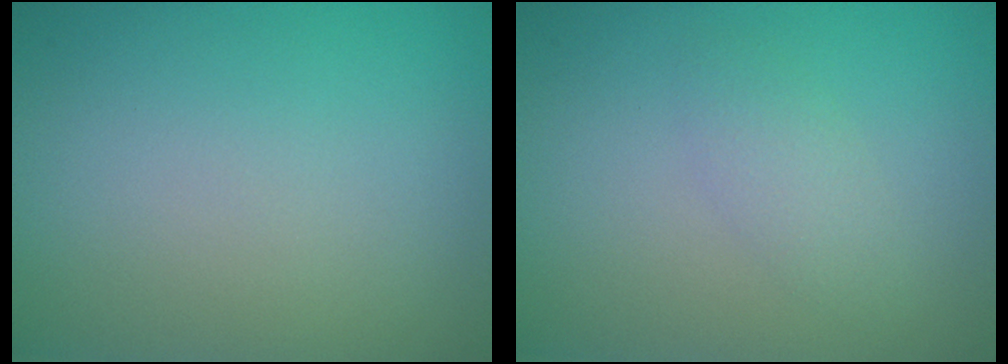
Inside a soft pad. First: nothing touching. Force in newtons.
{"total": 1.5, "press": 1.5, "slide": 0.0}